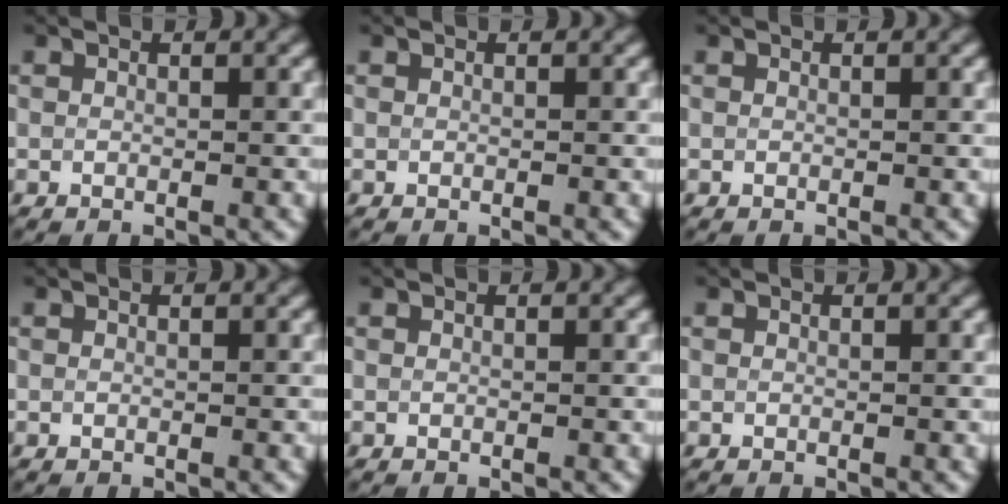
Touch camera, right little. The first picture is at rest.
{"total": 0.0}
{"total": 0.0}
{"total": 0.0}
{"total": 0.0}
{"total": 0.0}